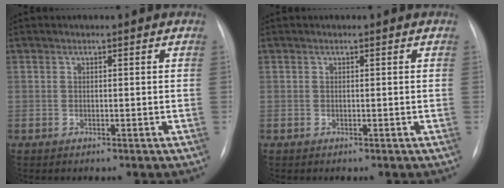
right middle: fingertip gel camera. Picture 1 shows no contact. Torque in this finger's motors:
{"motor_torque": [-0.03, -0.02, 0.00, 0.00]}